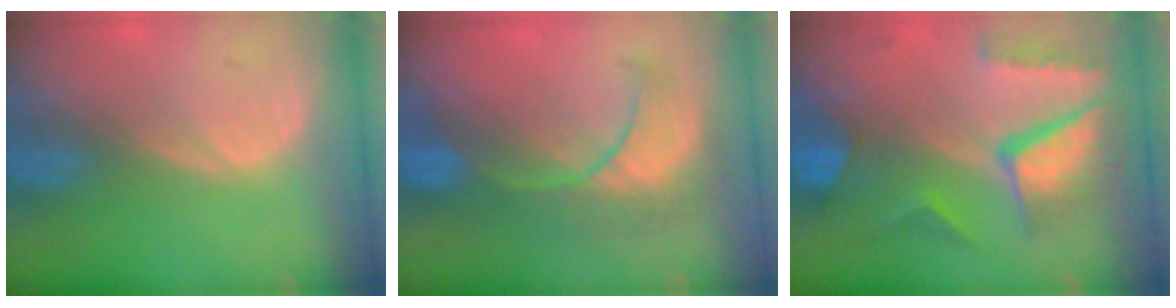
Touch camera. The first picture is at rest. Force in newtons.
{"total": 8.4, "press": 8.3, "slide": 1.6}
{"total": 10.4, "press": 8.8, "slide": 5.5}